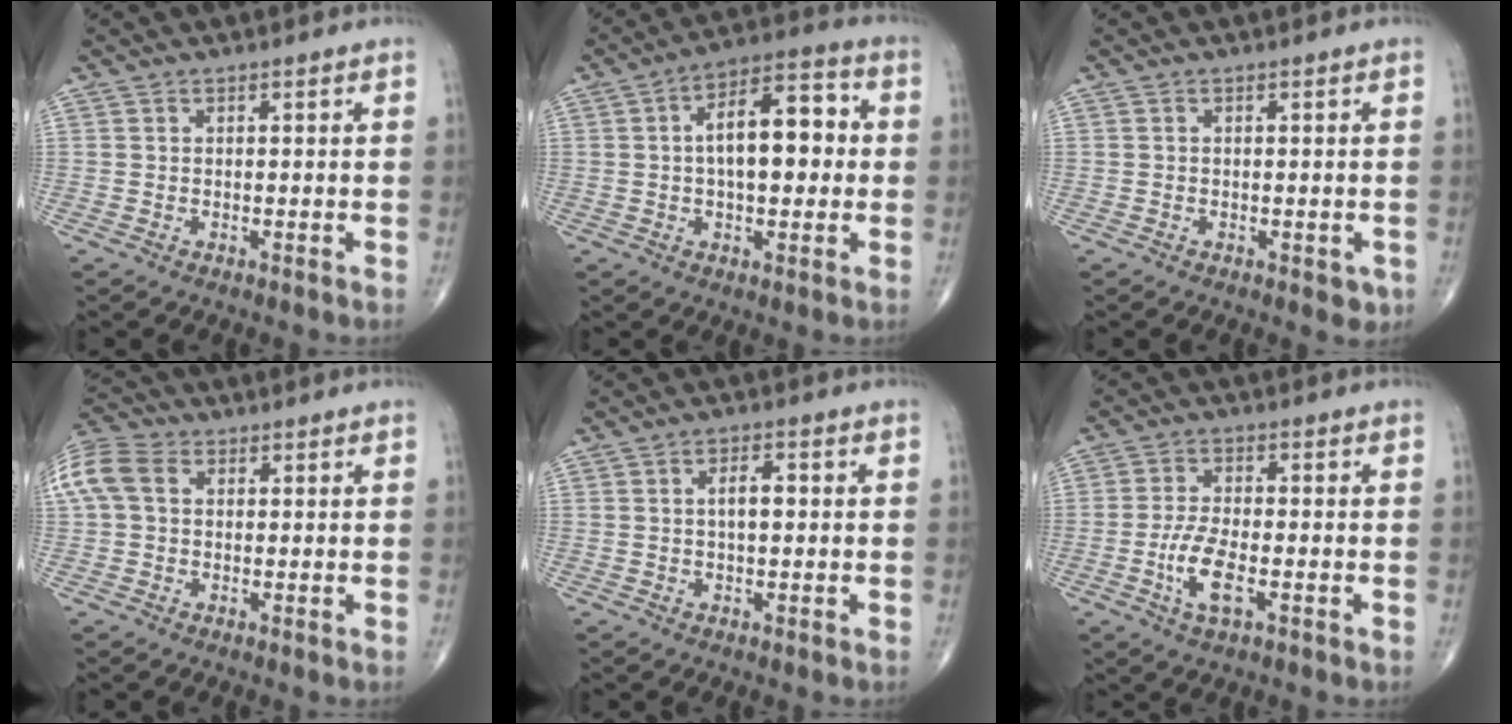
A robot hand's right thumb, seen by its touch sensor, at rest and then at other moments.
{"total": 13.4, "force": [1.0, 6.5, 11.7], "torque": [-0.158, 0.029, 0.008]}
{"total": 2.1, "force": [-0.8, 1.2, 1.6], "torque": [-0.008, -0.001, -0.009]}
{"total": 11.1, "force": [2.4, 8.2, 7.0], "torque": [-0.175, 0.033, 0.041]}
{"total": 3.6, "force": [0.3, 1.6, 3.2], "torque": [-0.049, 0.006, 0.002]}
{"total": 7.1, "force": [-2.2, 2.7, 6.1], "torque": [-0.127, 0.006, -0.042]}